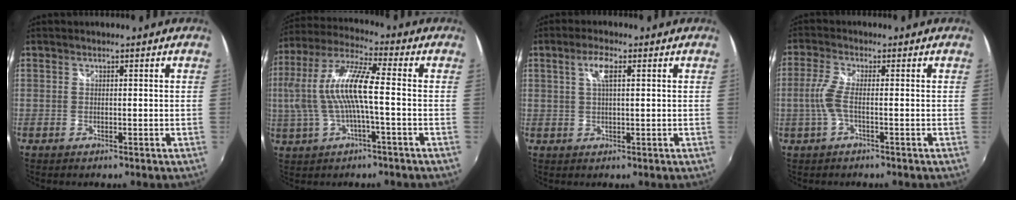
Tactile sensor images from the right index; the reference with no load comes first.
{"total": 12.8, "force": [-0.5, 2.5, 12.5], "torque": [-0.239, 0.007, -0.004]}
{"total": 3.7, "force": [1.2, 1.0, 3.4], "torque": [-0.064, 0.007, 0.022]}
{"total": 4.3, "force": [-1.1, 0.5, 4.1], "torque": [-0.101, -0.002, -0.019]}